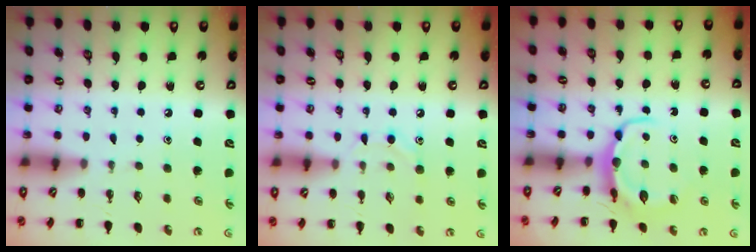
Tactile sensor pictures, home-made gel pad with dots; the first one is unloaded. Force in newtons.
{"total": 6.6, "press": 6.4, "slide": 1.3}
{"total": 6.2, "press": 6.0, "slide": 1.2}